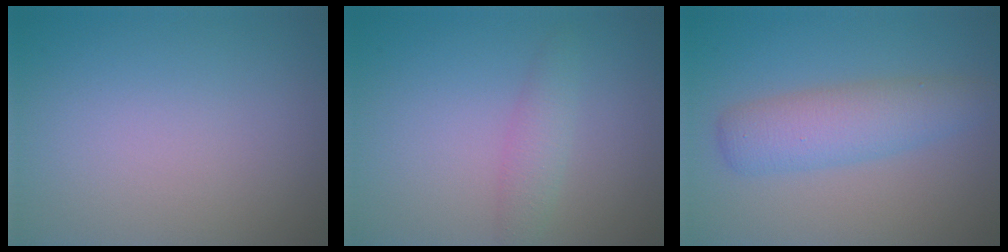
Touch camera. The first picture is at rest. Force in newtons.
{"total": 1.8, "press": 1.8, "slide": 0.1}
{"total": 4.2, "press": 4.2, "slide": 0.1}